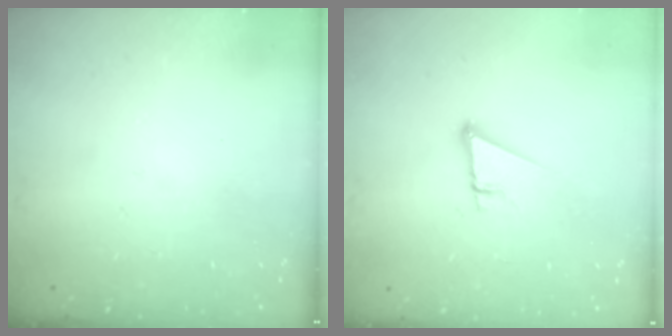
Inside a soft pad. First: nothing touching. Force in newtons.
{"total": 3.7, "press": 3.7, "slide": 0.2}